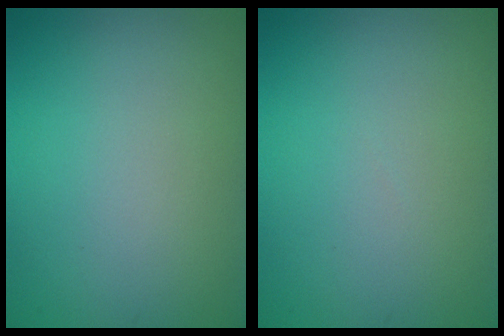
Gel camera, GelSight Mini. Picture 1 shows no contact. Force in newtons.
{"total": 0.0}